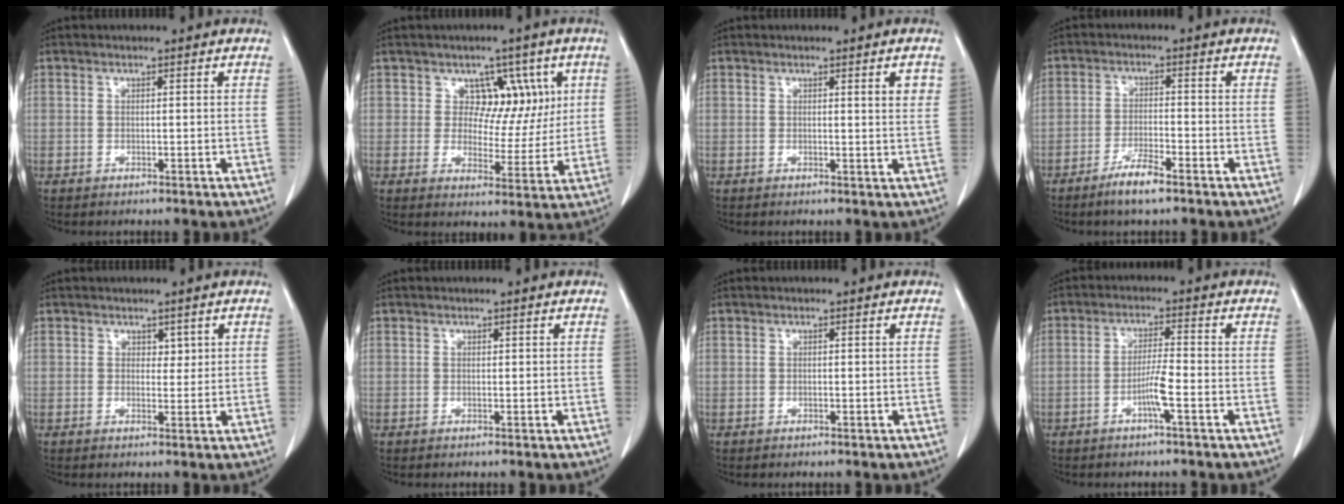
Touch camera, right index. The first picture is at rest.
{"total": 6.6, "force": [2.8, 5.3, 2.8], "torque": [-0.014, 0.012, 0.040]}
{"total": 2.4, "force": [1.0, 0.3, 2.1], "torque": [-0.026, -0.003, 0.011]}
{"total": 4.7, "force": [-3.4, 0.5, 3.2], "torque": [-0.062, -0.004, -0.062]}
{"total": 1.5, "force": [0.9, 1.0, 0.8], "torque": [-0.003, -0.005, 0.012]}
{"total": 0.0}
{"total": 0.0}
{"total": 4.0, "force": [-1.7, -0.3, 3.6], "torque": [-0.070, 0.000, -0.034]}